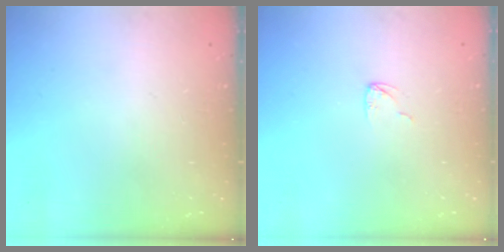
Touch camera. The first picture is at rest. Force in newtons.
{"total": 2.9, "press": 2.9, "slide": 0.2}